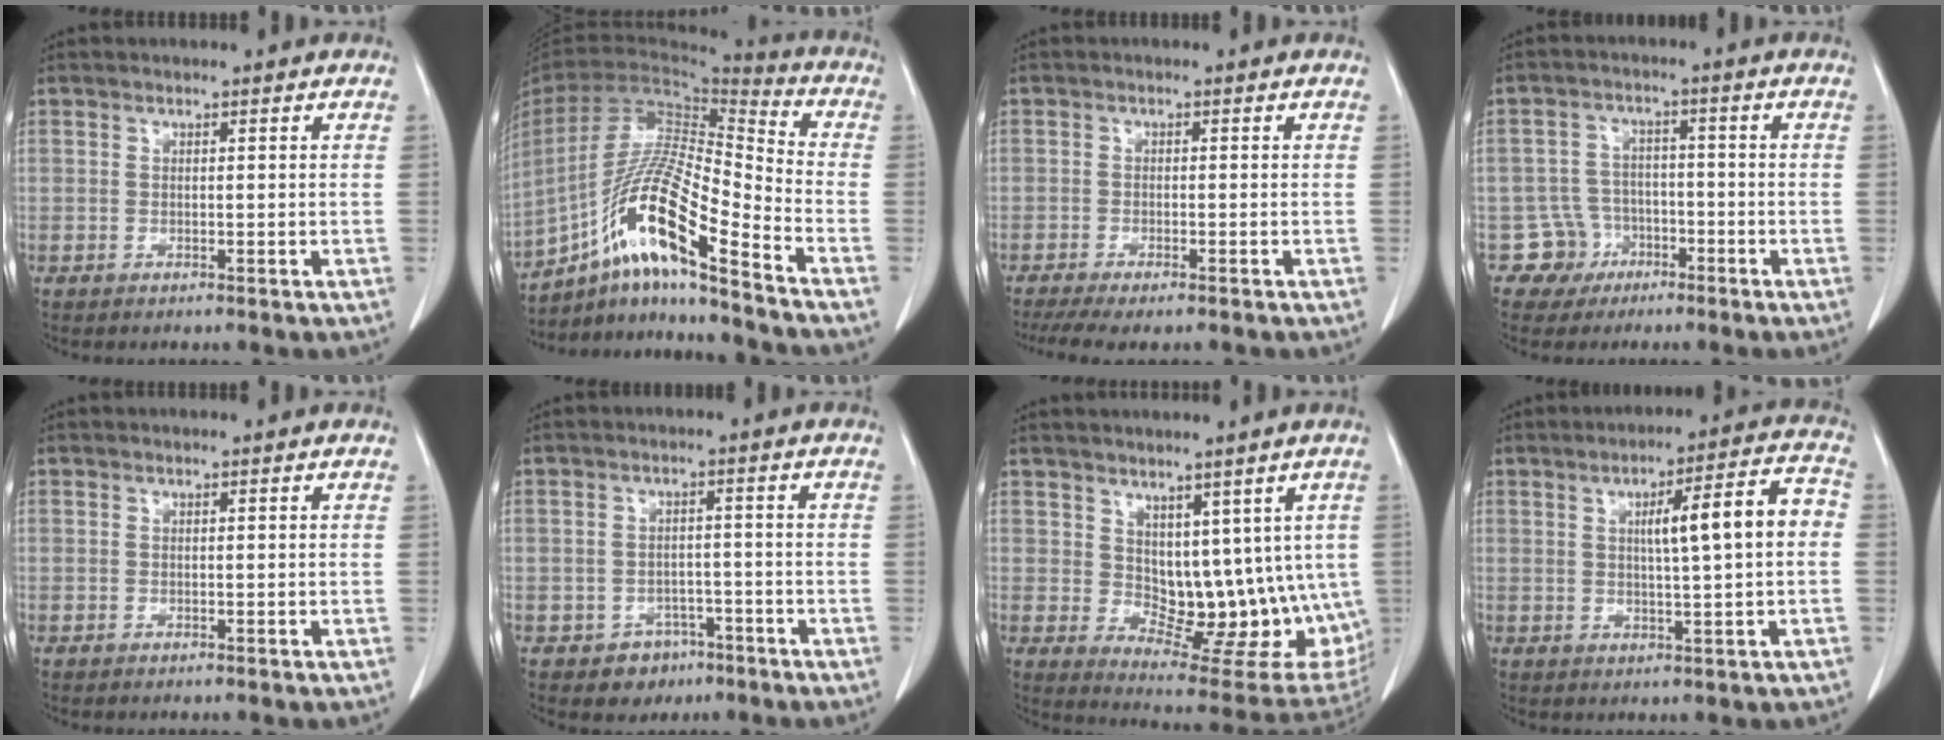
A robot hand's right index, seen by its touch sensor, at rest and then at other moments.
{"total": 18.1, "force": [-11.6, 1.1, 13.8], "torque": [-0.285, -0.005, -0.214]}
{"total": 6.5, "force": [-4.9, 1.3, 3.9], "torque": [-0.063, -0.011, -0.079]}
{"total": 5.2, "force": [-2.6, 4.6, -0.5], "torque": [0.016, 0.016, -0.043]}
{"total": 0.0}
{"total": 4.3, "force": [-2.4, 3.4, 0.7], "torque": [-0.004, 0.015, -0.026]}
{"total": 13.6, "force": [2.7, 7.6, 10.9], "torque": [-0.131, -0.010, 0.064]}
{"total": 9.9, "force": [0.9, 1.0, 9.8], "torque": [-0.142, 0.026, 0.014]}